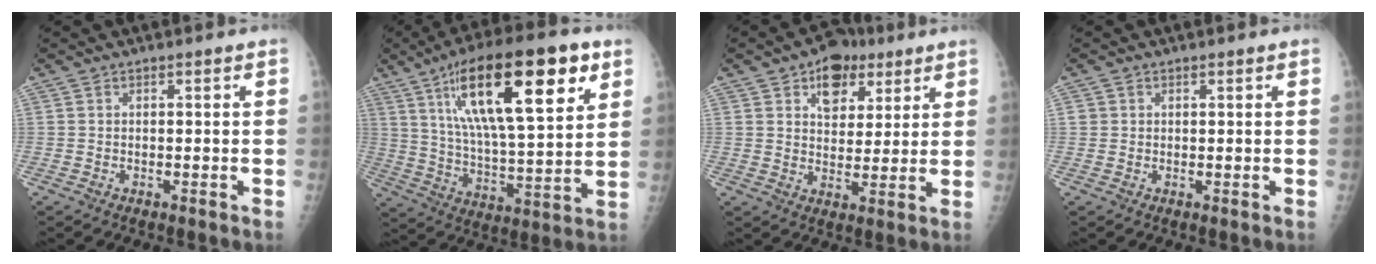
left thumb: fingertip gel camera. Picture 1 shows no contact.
{"total": 24.4, "force": [11.2, 7.6, 20.3], "torque": [-0.315, -0.023, 0.184]}
{"total": 9.4, "force": [4.9, 6.4, 4.8], "torque": [-0.034, -0.017, 0.071]}
{"total": 1.1, "force": [0.3, 1.0, 0.3], "torque": [0.006, 0.000, 0.004]}